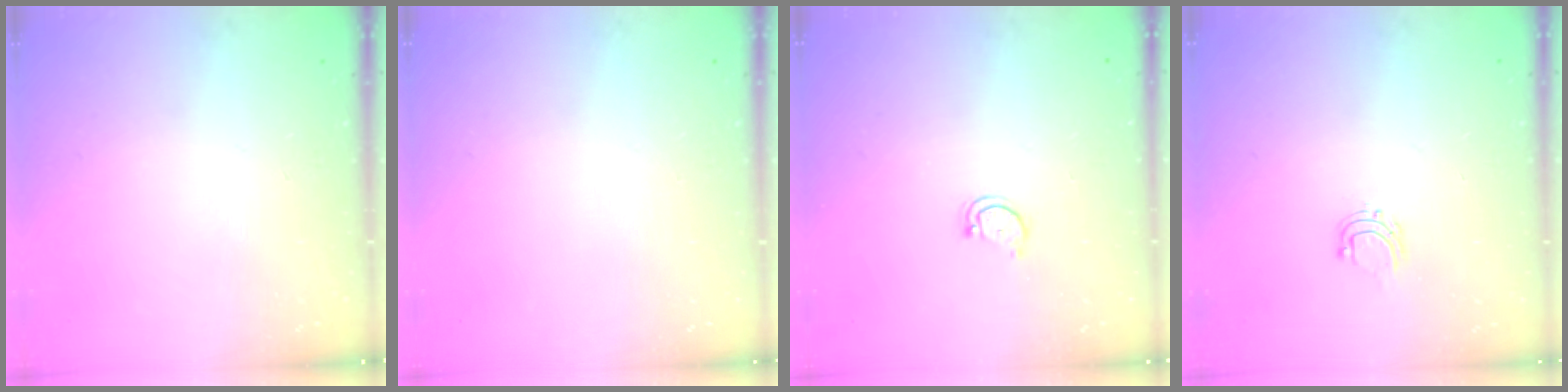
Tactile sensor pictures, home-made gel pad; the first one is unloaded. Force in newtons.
{"total": 0.0}
{"total": 2.9, "press": 2.9, "slide": 0.4}
{"total": 4.5, "press": 4.5, "slide": 0.3}